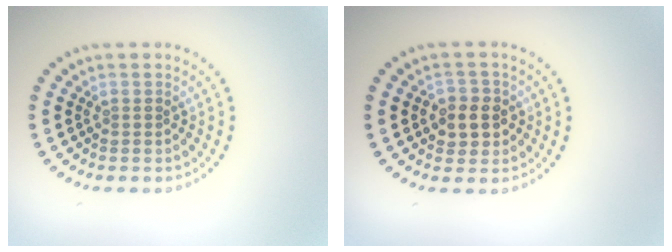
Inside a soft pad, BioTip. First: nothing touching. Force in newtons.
{"total": 2.8, "press": 2.7, "slide": 0.8}